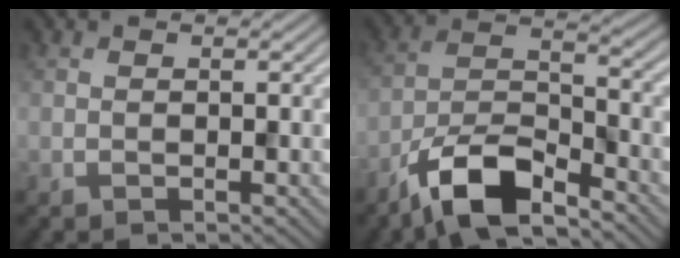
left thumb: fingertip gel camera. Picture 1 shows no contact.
{"total": 9.3, "force": [-6.6, 2.8, 6.0], "torque": [-0.109, 0.000, -0.141]}